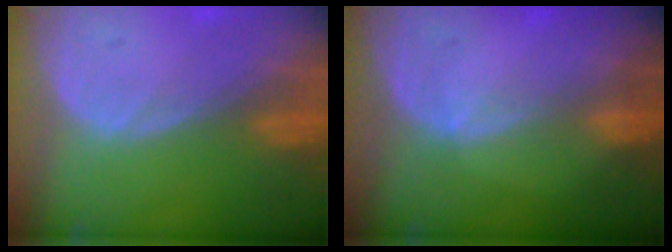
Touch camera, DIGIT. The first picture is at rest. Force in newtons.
{"total": 1.2, "press": 0.7, "slide": 0.9}